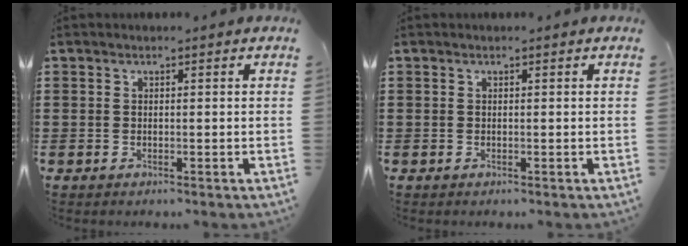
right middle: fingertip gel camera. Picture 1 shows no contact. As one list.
[{"total": 0.0}]